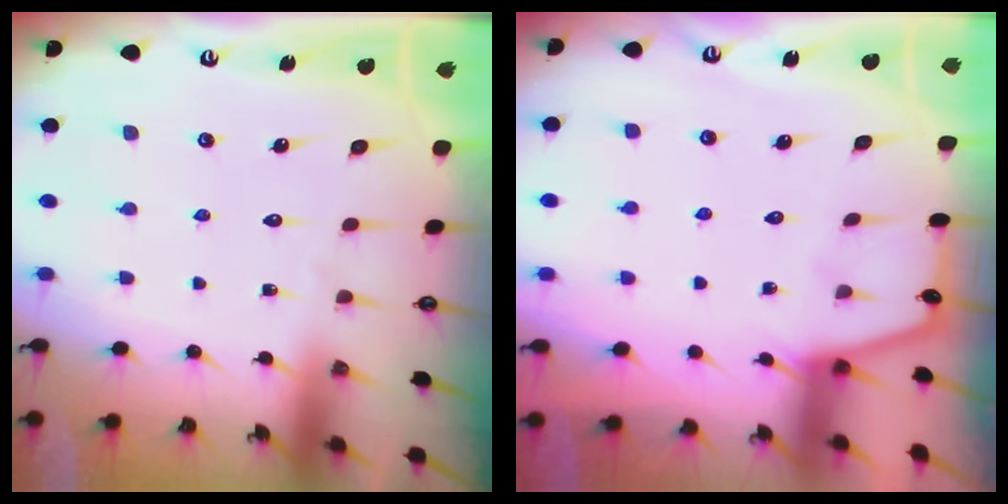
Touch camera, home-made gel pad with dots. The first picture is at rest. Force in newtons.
{"total": 1.6, "press": 1.6, "slide": 0.3}